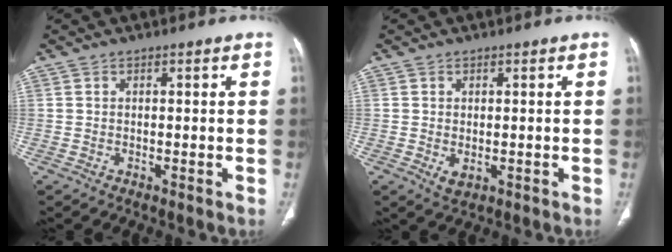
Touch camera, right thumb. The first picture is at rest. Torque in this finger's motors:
{"motor_torque": [-0.31, 0.18, -0.09, 0.65, -0.01]}